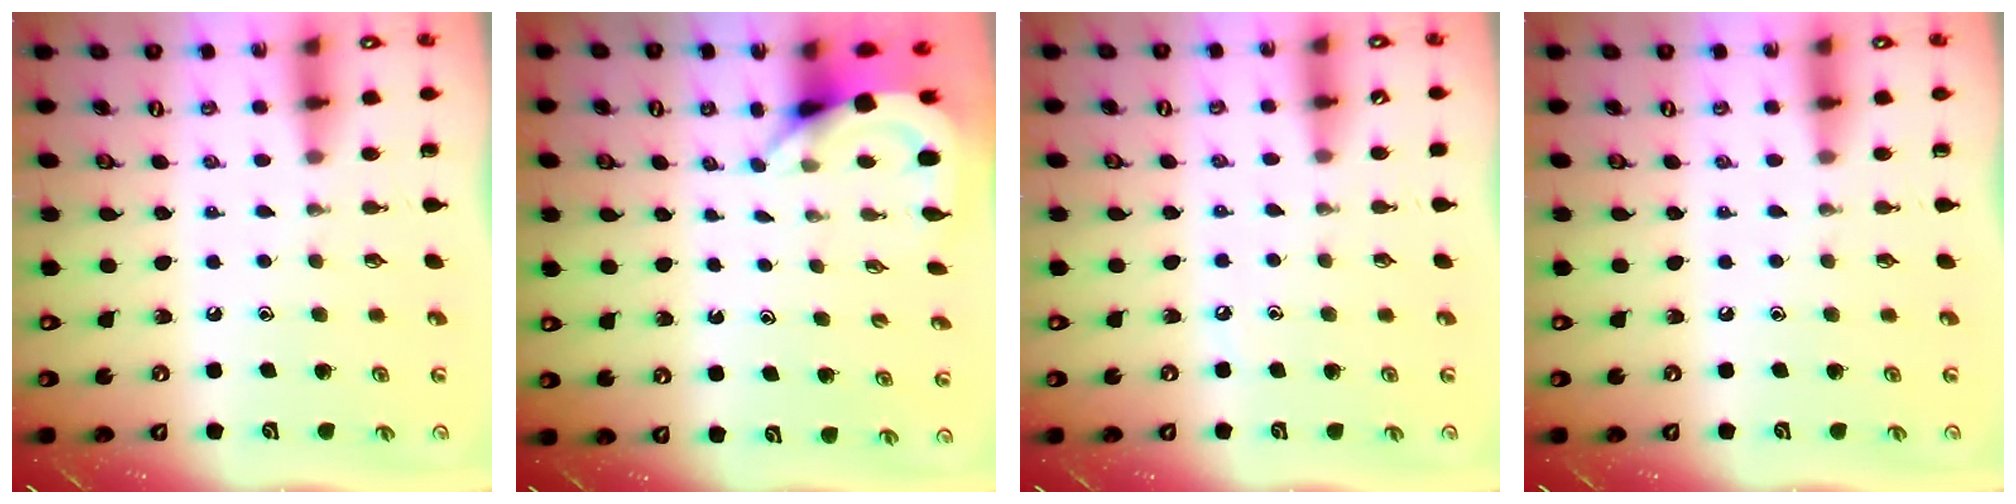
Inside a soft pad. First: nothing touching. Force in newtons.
{"total": 3.9, "press": 3.9, "slide": 0.2}
{"total": 2.5, "press": 2.4, "slide": 0.4}
{"total": 0.0}